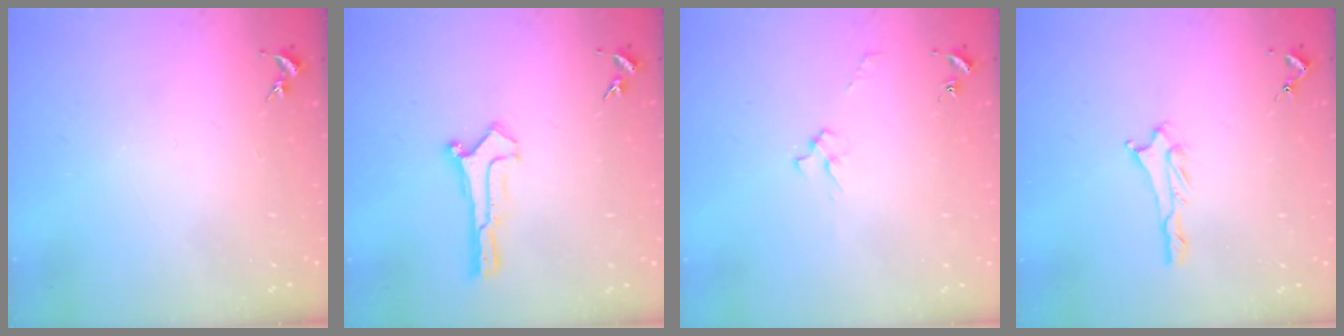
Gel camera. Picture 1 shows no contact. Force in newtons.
{"total": 0.0}
{"total": 2.4, "press": 2.4, "slide": 0.4}
{"total": 0.8, "press": 0.8, "slide": 0.1}